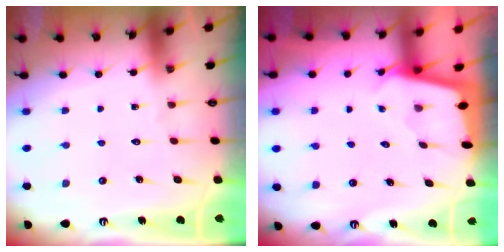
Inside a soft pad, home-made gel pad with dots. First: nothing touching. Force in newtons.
{"total": 1.9, "press": 1.9, "slide": 0.1}